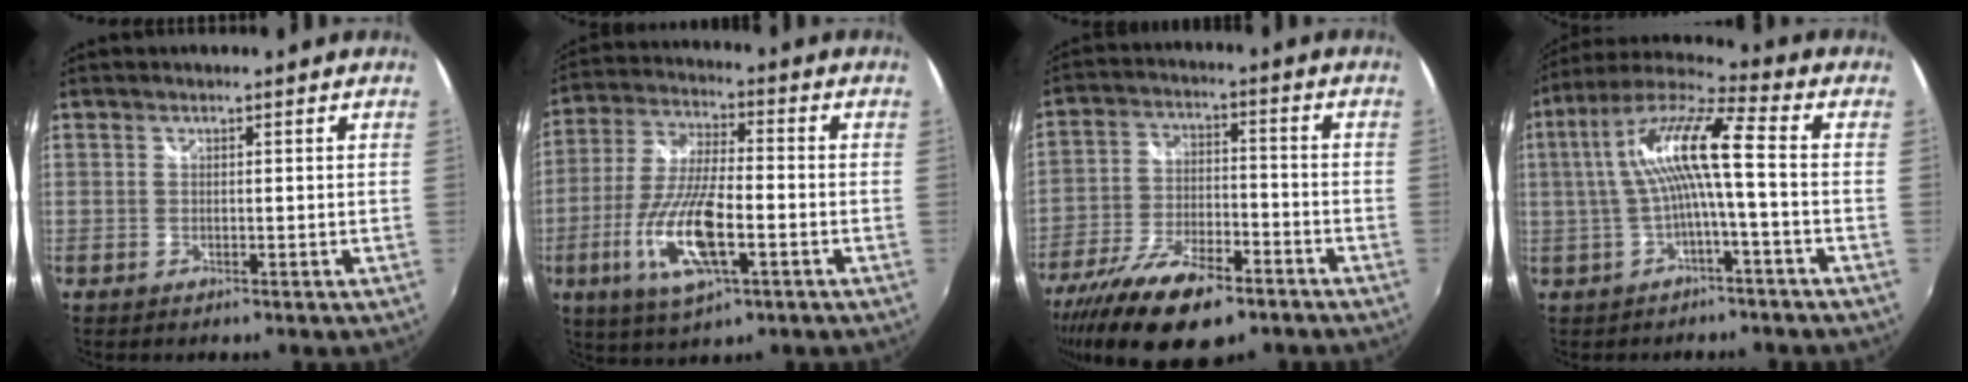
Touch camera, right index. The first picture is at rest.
{"total": 15.1, "force": [-5.2, 4.6, 13.4], "torque": [-0.286, -0.017, -0.097]}
{"total": 18.0, "force": [-12.1, 7.4, 11.2], "torque": [-0.234, -0.038, -0.208]}
{"total": 12.1, "force": [-0.7, 1.1, 12.0], "torque": [-0.237, 0.020, -0.010]}